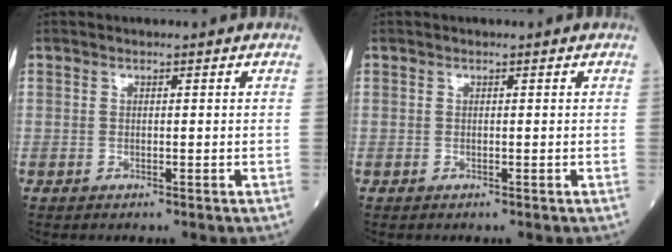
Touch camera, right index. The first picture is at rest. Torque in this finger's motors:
{"motor_torque": [0.02, -0.06, -0.02, 0.01]}